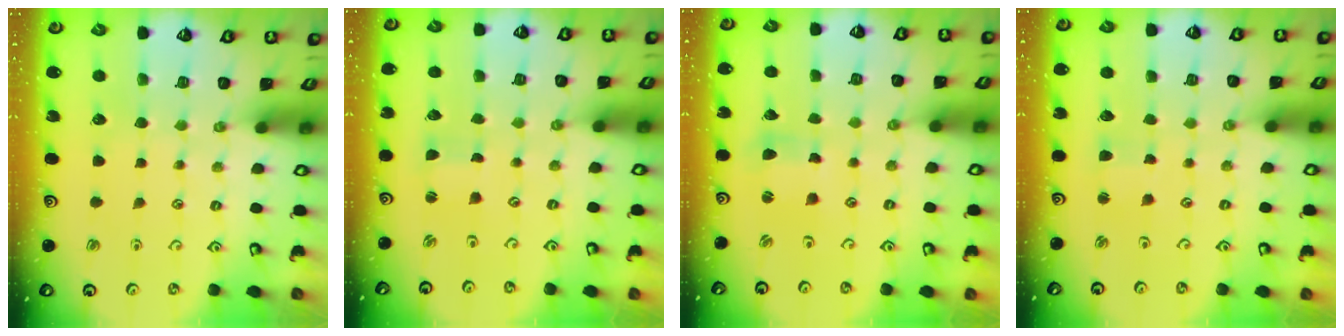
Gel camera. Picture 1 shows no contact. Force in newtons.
{"total": 1.1, "press": 1.1, "slide": 0.0}
{"total": 3.5, "press": 3.4, "slide": 0.5}
{"total": 2.2, "press": 2.2, "slide": 0.2}